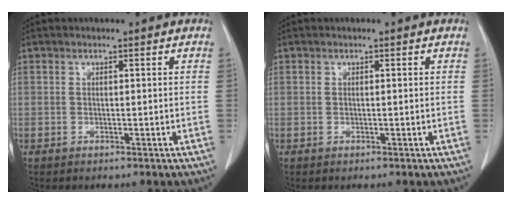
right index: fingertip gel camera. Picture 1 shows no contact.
{"total": 0.0}